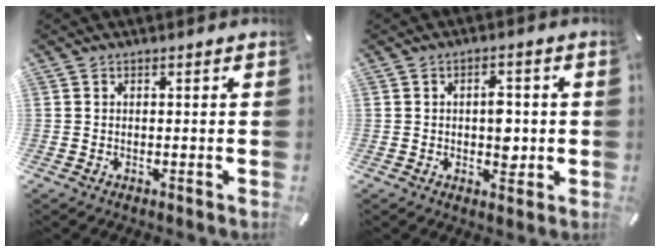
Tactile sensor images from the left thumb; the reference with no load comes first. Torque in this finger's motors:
{"motor_torque": [0.85, 0.81, 0.59, 0.15, 0.00]}